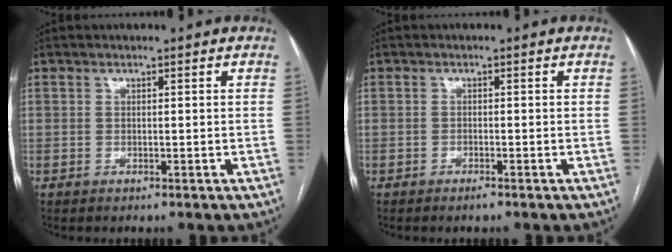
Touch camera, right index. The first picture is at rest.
{"total": 1.1, "force": [-0.9, 0.1, 0.6], "torque": [-0.011, 0.000, -0.014]}